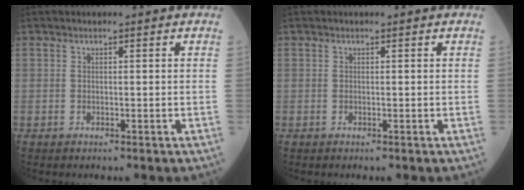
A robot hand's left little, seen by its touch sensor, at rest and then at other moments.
{"total": 0.0}